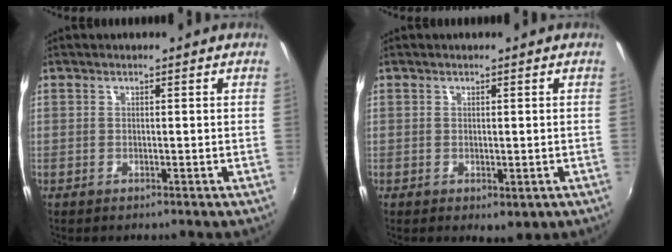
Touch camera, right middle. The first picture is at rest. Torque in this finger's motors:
{"motor_torque": [0.19, -0.43, -0.03, 0.00]}